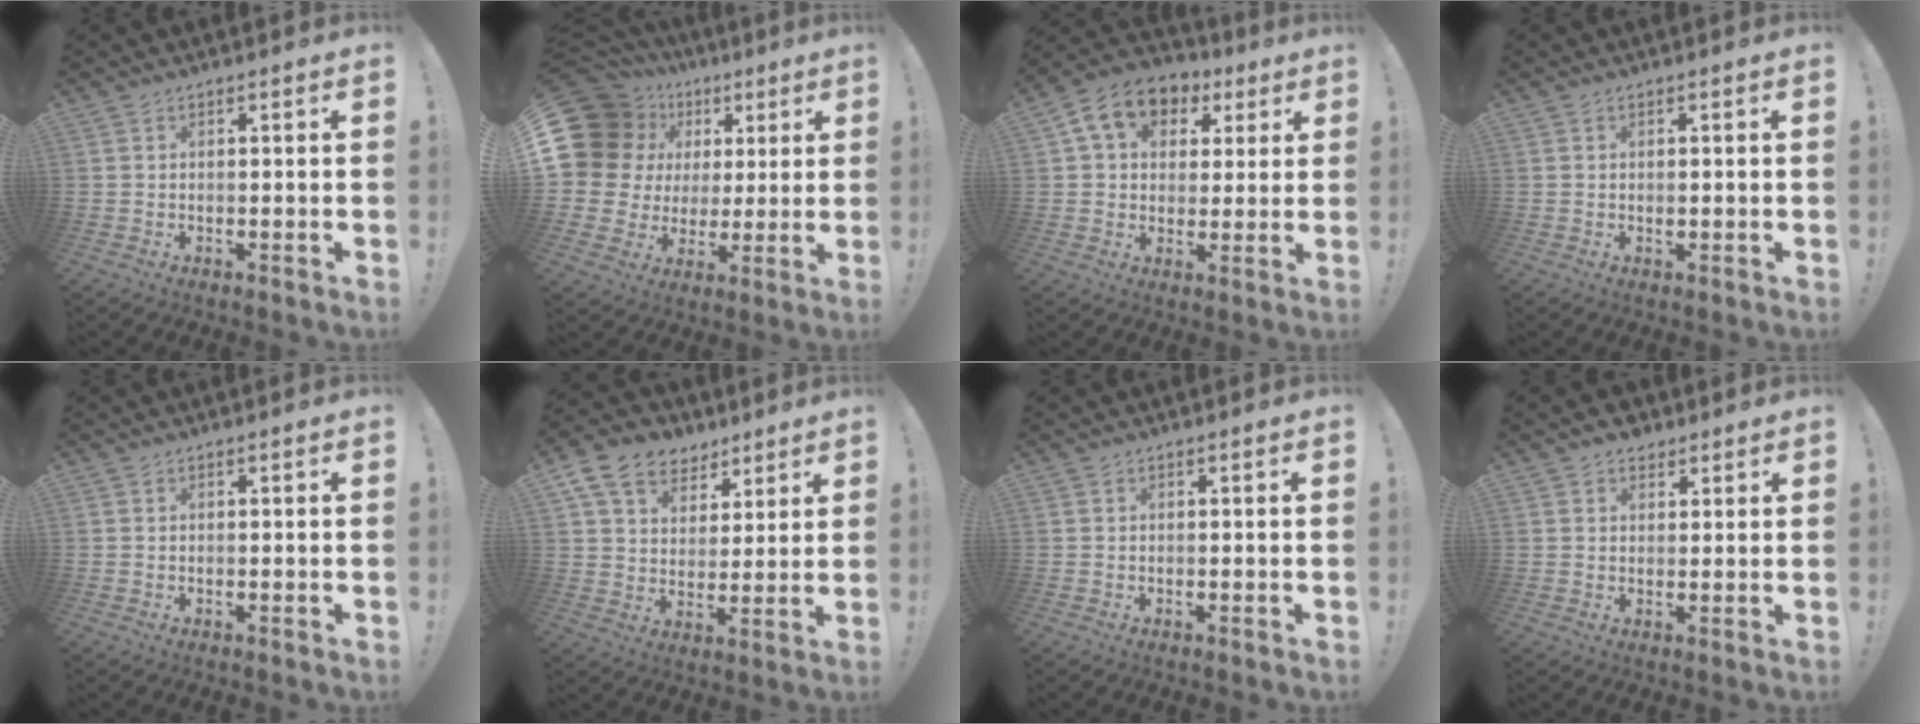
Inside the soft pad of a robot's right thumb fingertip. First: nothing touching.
{"total": 15.9, "force": [5.2, 13.5, 6.7], "torque": [-0.116, -0.030, 0.123]}
{"total": 12.8, "force": [5.5, 9.5, 6.6], "torque": [-0.102, -0.015, 0.106]}
{"total": 0.6, "force": [0.0, 0.4, 0.4], "torque": [-0.004, -0.001, 0.000]}
{"total": 0.0}
{"total": 13.1, "force": [7.8, 9.4, 4.9], "torque": [-0.079, -0.040, 0.154]}
{"total": 0.0}
{"total": 3.8, "force": [2.6, 2.7, 0.7], "torque": [0.003, -0.015, 0.045]}